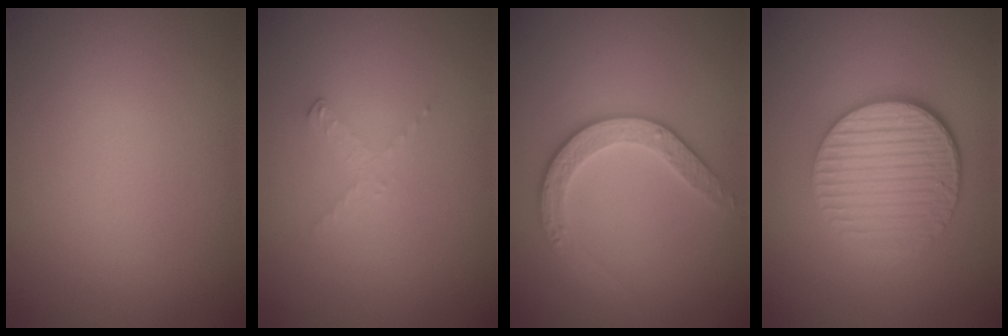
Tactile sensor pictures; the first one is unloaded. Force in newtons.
{"total": 1.1, "press": 1.1, "slide": 0.2}
{"total": 2.9, "press": 2.9, "slide": 0.7}
{"total": 5.5, "press": 3.9, "slide": 3.9}